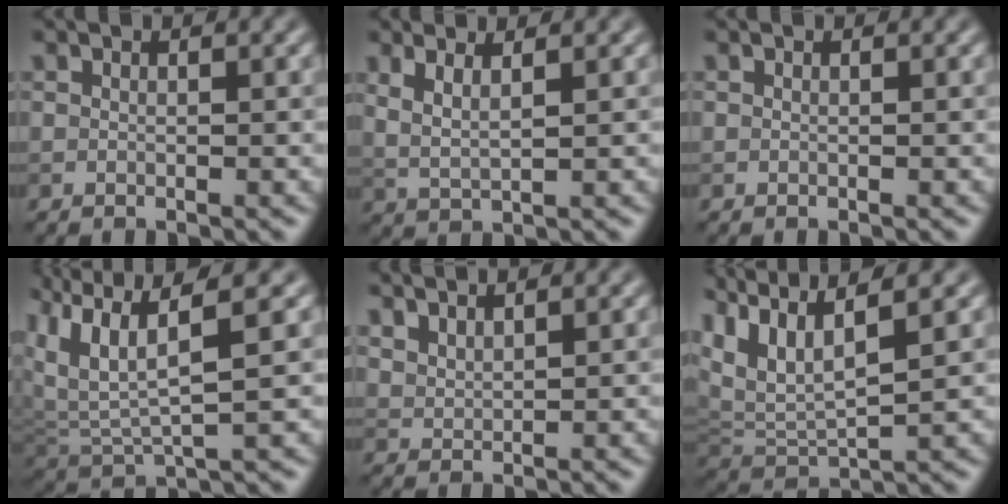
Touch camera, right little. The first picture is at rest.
{"total": 2.5, "force": [1.2, 0.7, 2.0], "torque": [-0.042, -0.006, 0.025]}
{"total": 0.0}
{"total": 7.5, "force": [3.3, 2.7, 6.2], "torque": [-0.141, 0.001, 0.066]}
{"total": 2.1, "force": [1.9, 0.4, 0.8], "torque": [-0.012, 0.009, 0.033]}
{"total": 7.0, "force": [4.4, 2.3, 4.9], "torque": [-0.119, 0.014, 0.085]}